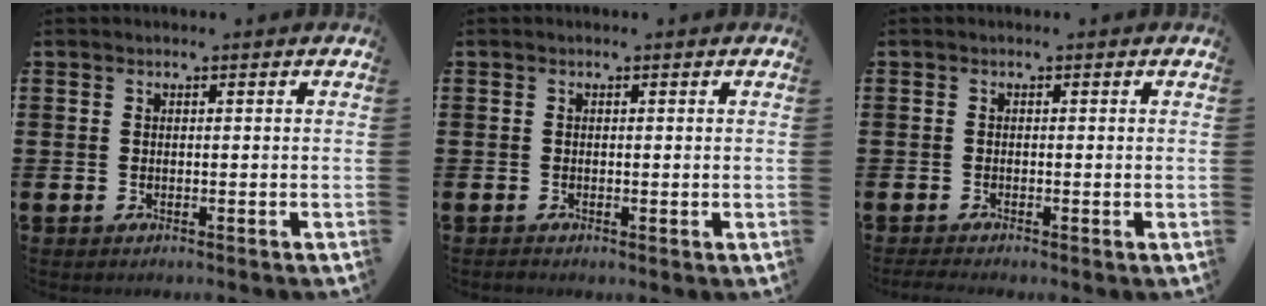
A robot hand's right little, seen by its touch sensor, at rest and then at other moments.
{"total": 0.0}
{"total": 0.8, "force": [-0.6, 0.1, 0.4], "torque": [-0.007, 0.001, -0.012]}